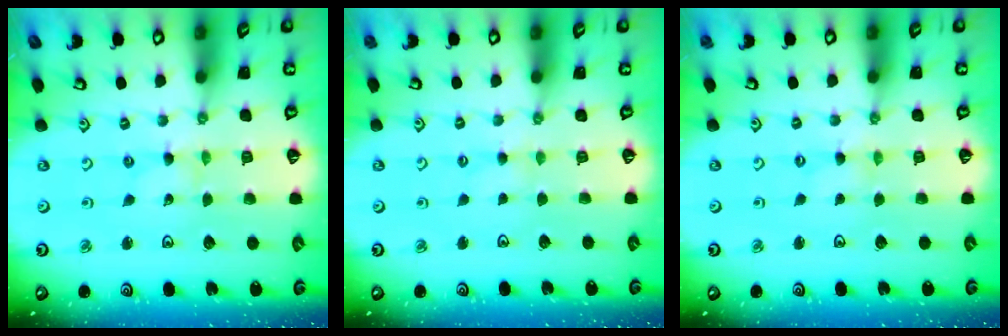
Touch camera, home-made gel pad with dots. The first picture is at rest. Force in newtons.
{"total": 1.8, "press": 1.8, "slide": 0.4}
{"total": 0.0}